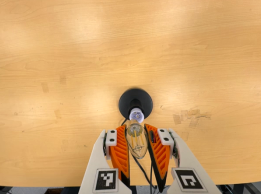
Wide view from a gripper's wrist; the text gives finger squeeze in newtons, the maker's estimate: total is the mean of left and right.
{"total": 19.7, "left": 21.6, "right": 17.8}